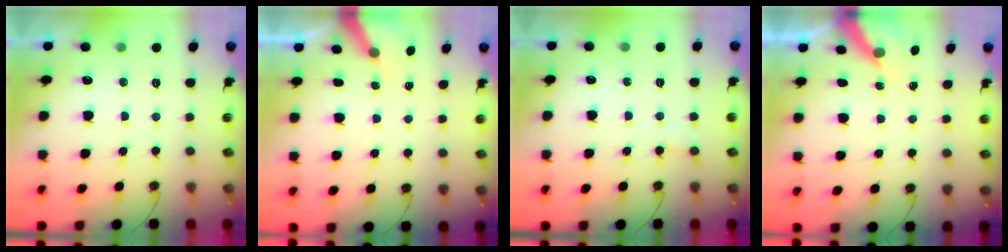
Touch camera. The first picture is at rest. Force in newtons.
{"total": 5.0, "press": 4.9, "slide": 0.4}
{"total": 4.4, "press": 4.4, "slide": 0.4}
{"total": 6.8, "press": 6.7, "slide": 0.5}